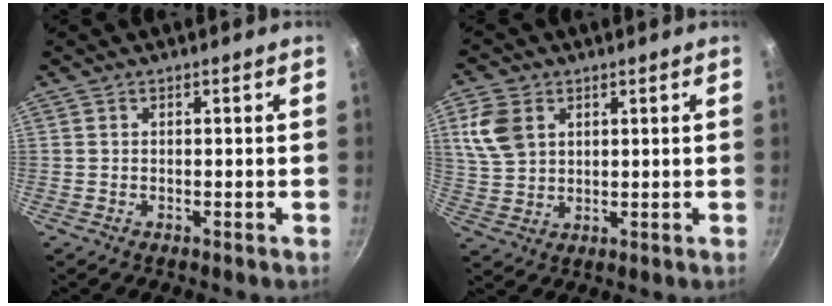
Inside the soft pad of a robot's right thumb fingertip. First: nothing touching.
{"total": 8.4, "force": [3.0, 6.1, 4.9], "torque": [-0.088, -0.002, 0.066]}